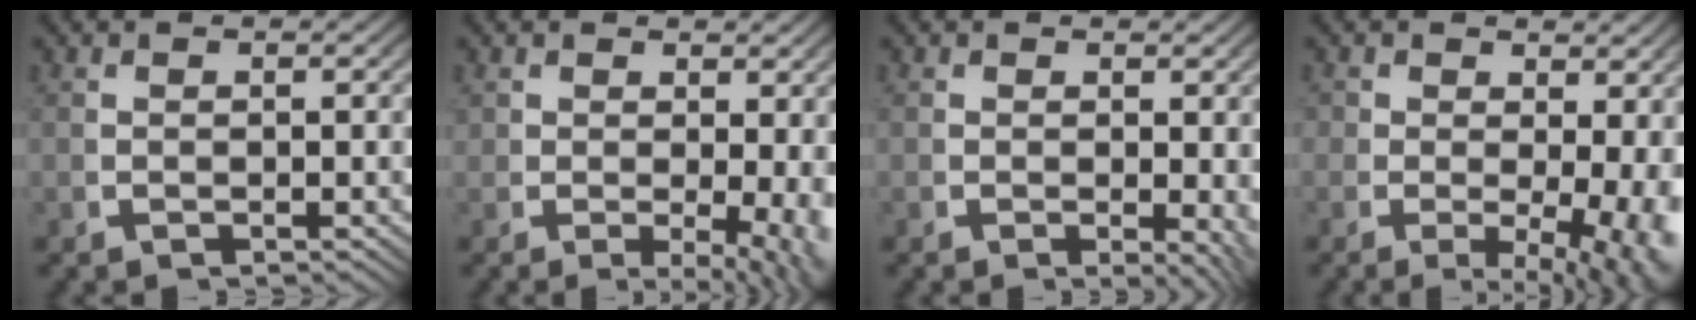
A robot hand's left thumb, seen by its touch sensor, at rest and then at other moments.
{"total": 4.3, "force": [-0.4, 2.2, 3.7], "torque": [-0.052, -0.028, 0.005]}
{"total": 2.3, "force": [0.0, 1.0, 2.1], "torque": [-0.024, -0.015, 0.005]}
{"total": 6.7, "force": [-1.2, 3.8, 5.3], "torque": [-0.069, -0.037, -0.008]}